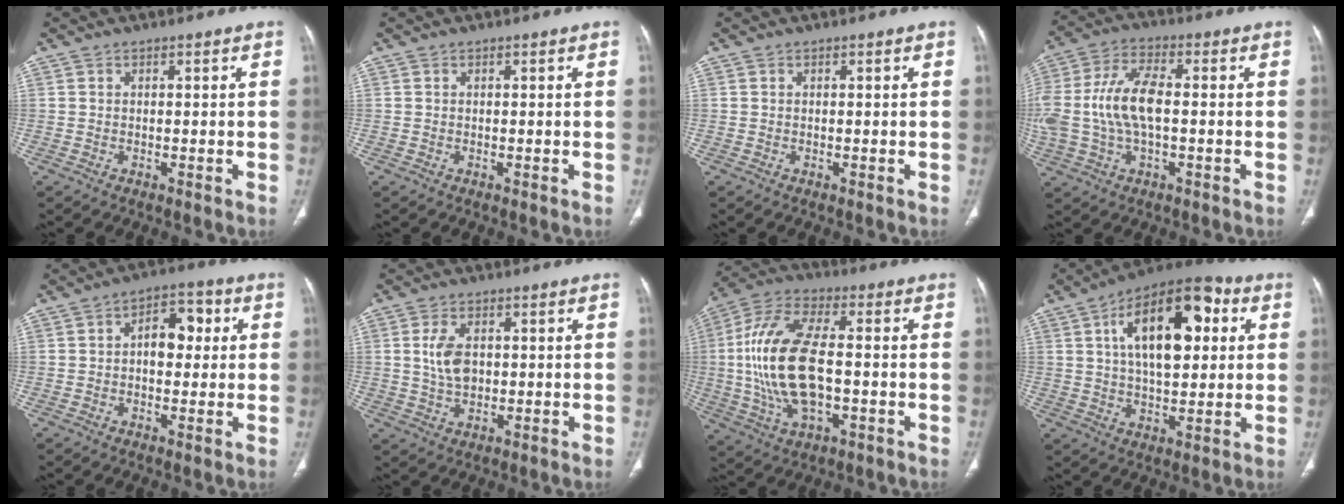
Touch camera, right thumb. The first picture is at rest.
{"total": 0.0}
{"total": 0.0}
{"total": 14.0, "force": [-0.2, 7.0, 12.1], "torque": [-0.274, 0.025, -0.006]}
{"total": 7.9, "force": [1.0, 5.0, 6.1], "torque": [-0.062, 0.020, 0.007]}
{"total": 5.7, "force": [0.8, 3.5, 4.5], "torque": [-0.084, -0.003, 0.017]}
{"total": 19.2, "force": [-0.9, 9.1, 16.9], "torque": [-0.354, 0.016, -0.014]}
{"total": 19.4, "force": [5.2, 9.5, 16.1], "torque": [-0.226, 0.012, 0.073]}